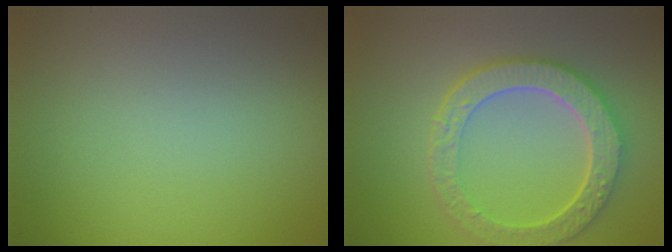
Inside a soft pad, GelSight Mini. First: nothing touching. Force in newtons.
{"total": 5.8, "press": 4.9, "slide": 3.1}